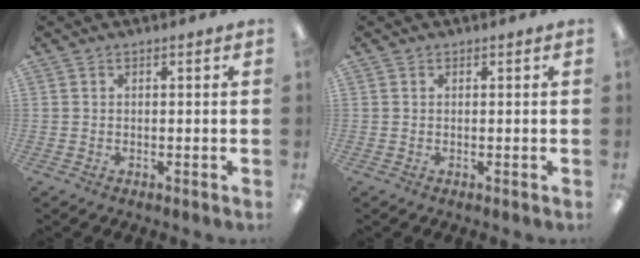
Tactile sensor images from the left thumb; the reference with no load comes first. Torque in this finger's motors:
{"motor_torque": [-0.11, 0.11, -0.14, 0.14, 0.00]}